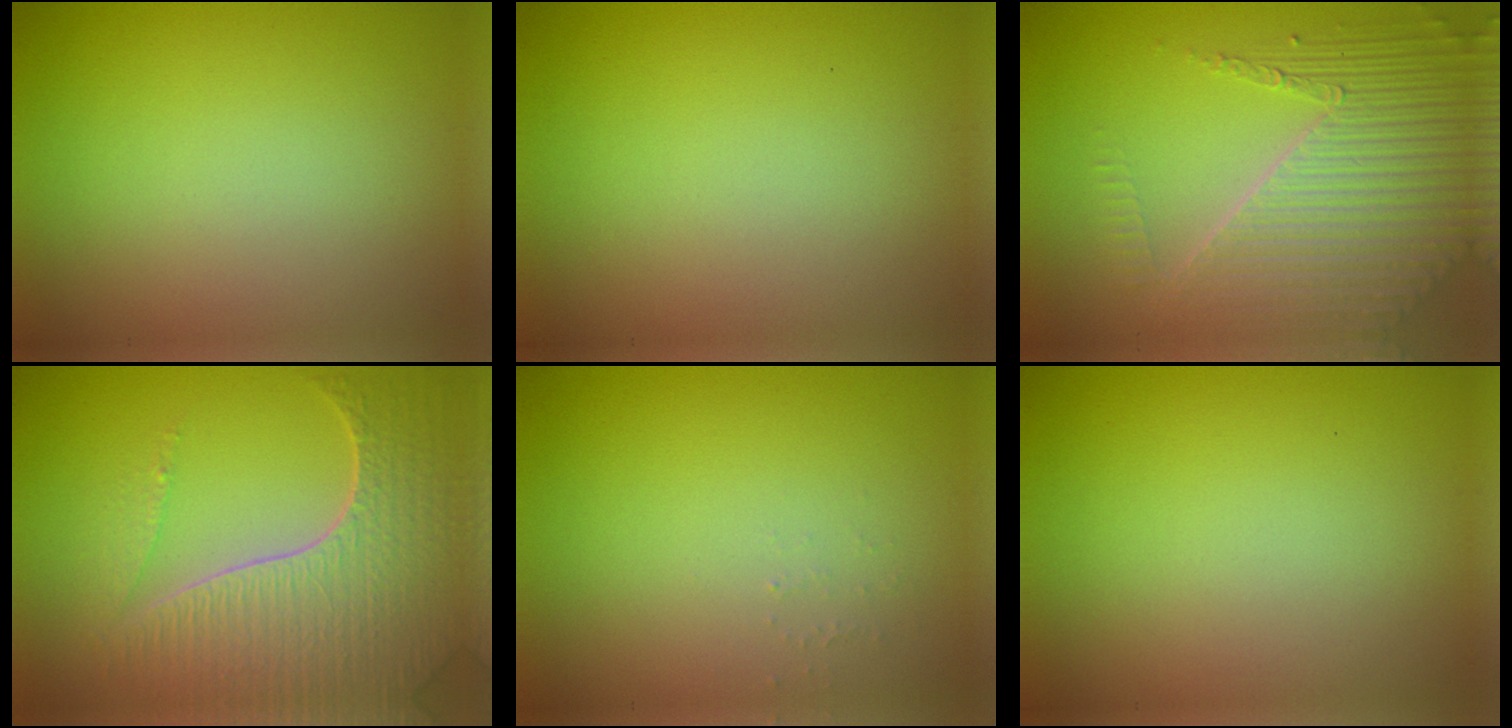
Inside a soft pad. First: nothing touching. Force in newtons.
{"total": 0.0}
{"total": 7.4, "press": 5.3, "slide": 5.2}
{"total": 7.5, "press": 5.6, "slide": 5.1}
{"total": 0.5, "press": 0.5, "slide": 0.1}
{"total": 0.0}